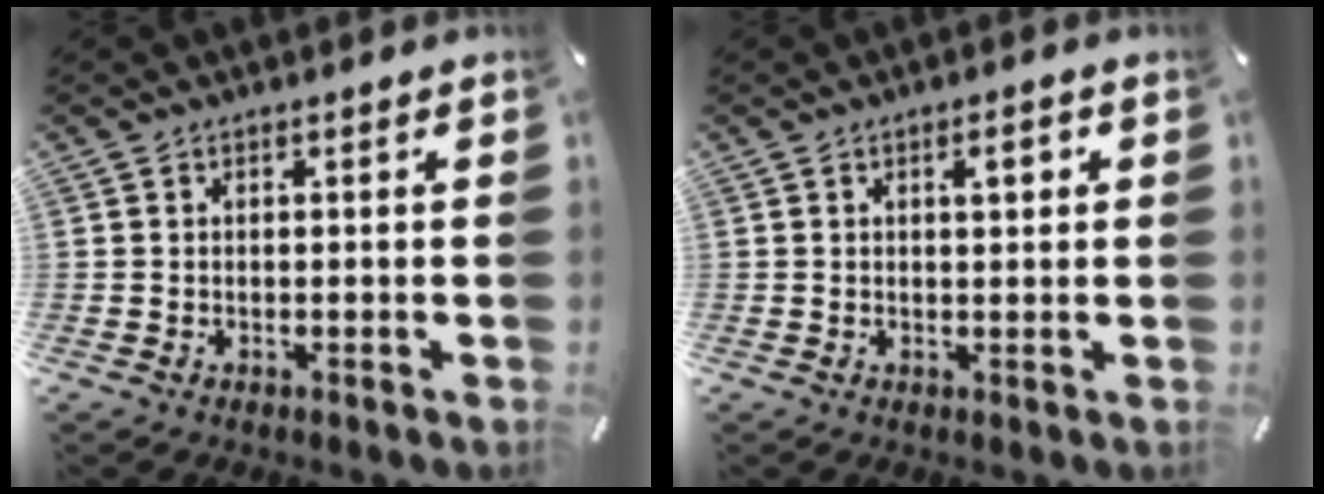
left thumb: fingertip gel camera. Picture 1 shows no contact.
{"total": 3.5, "force": [1.3, 1.3, 3.0], "torque": [-0.038, -0.001, 0.015]}